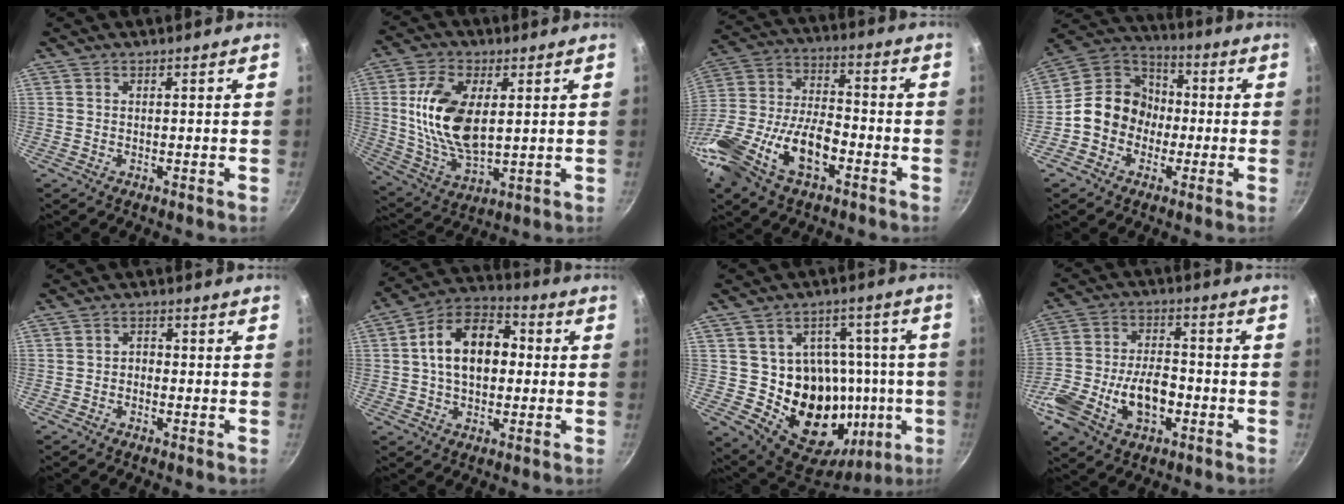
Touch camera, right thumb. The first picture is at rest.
{"total": 15.3, "force": [2.5, 8.2, 12.7], "torque": [-0.235, -0.009, 0.054]}
{"total": 21.4, "force": [-8.7, 11.2, 16.0], "torque": [-0.312, 0.023, -0.176]}
{"total": 12.0, "force": [-2.2, 10.5, 5.4], "torque": [-0.043, 0.046, -0.062]}
{"total": 1.9, "force": [-0.8, 1.4, 1.0], "torque": [-0.011, 0.013, -0.018]}
{"total": 14.9, "force": [1.1, 9.9, 11.1], "torque": [-0.145, 0.032, -0.001]}
{"total": 23.2, "force": [-2.2, 17.2, 15.4], "torque": [-0.185, 0.015, -0.014]}
{"total": 15.0, "force": [-5.0, 9.0, 11.0], "torque": [-0.201, 0.037, -0.092]}